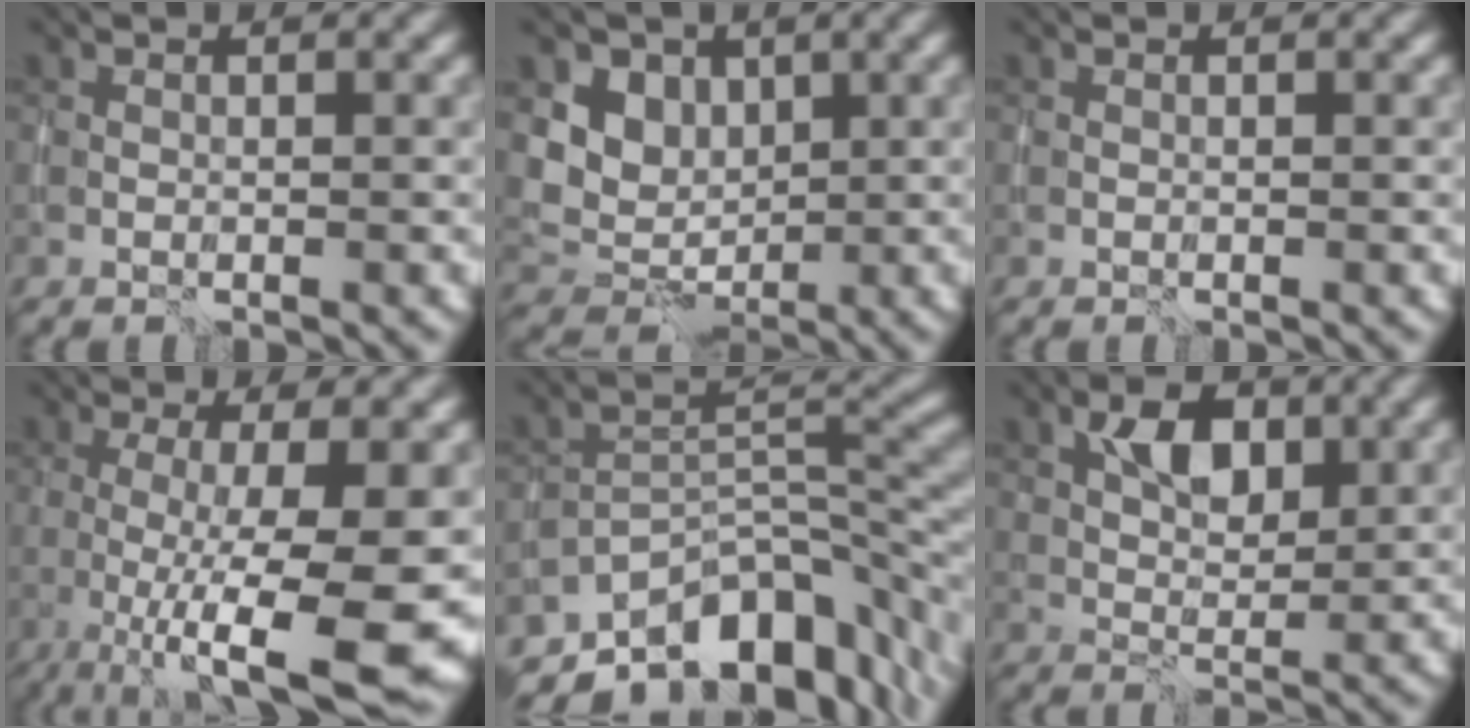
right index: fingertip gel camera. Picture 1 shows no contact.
{"total": 5.8, "force": [2.5, 4.8, 2.1], "torque": [-0.044, -0.003, 0.044]}
{"total": 0.0}
{"total": 11.2, "force": [-2.1, 2.8, 10.6], "torque": [-0.144, -0.015, -0.027]}
{"total": 11.0, "force": [-8.7, 4.7, 4.9], "torque": [-0.067, 0.003, -0.148]}
{"total": 3.9, "force": [1.6, 2.3, 2.7], "torque": [-0.044, 0.004, 0.026]}